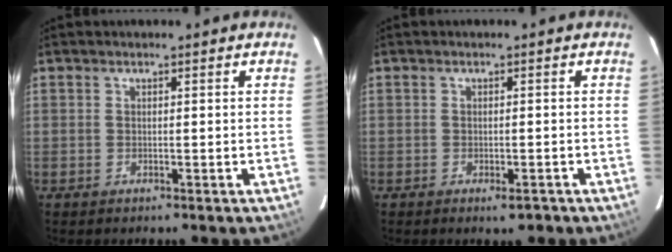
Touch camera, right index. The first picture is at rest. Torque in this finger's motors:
{"motor_torque": [-0.04, -0.09, 0.10, 0.02]}